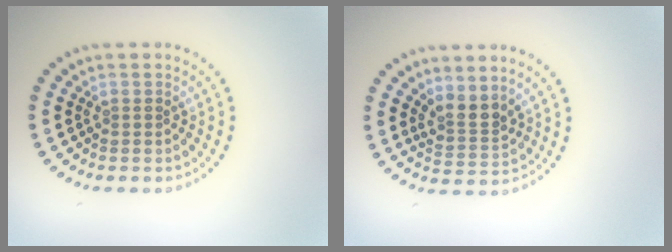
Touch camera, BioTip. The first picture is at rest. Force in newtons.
{"total": 2.5, "press": 1.8, "slide": 1.7}